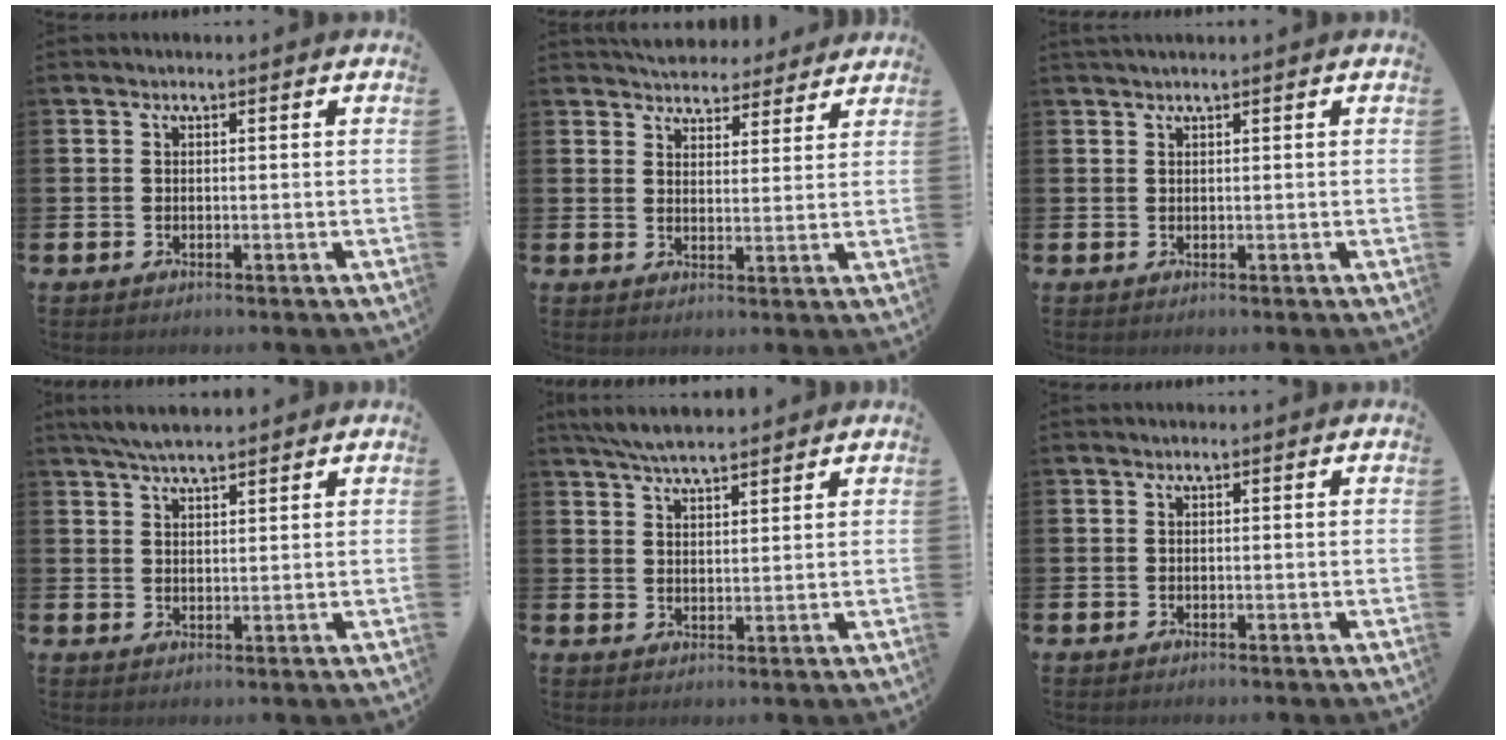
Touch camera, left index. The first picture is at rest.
{"total": 5.1, "force": [4.9, 1.2, -0.2], "torque": [-0.010, -0.036, 0.086]}
{"total": 0.8, "force": [0.7, -0.1, 0.3], "torque": [-0.009, 0.002, 0.013]}
{"total": 4.8, "force": [4.4, 0.8, 1.8], "torque": [-0.038, -0.012, 0.079]}
{"total": 5.7, "force": [5.3, 0.8, 1.9], "torque": [-0.042, -0.017, 0.096]}
{"total": 0.0}